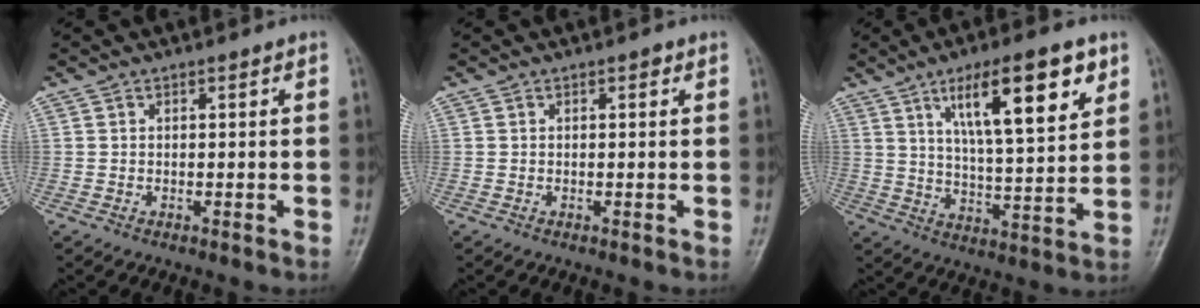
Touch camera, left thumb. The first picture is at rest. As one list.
[{"total": 0.6, "force": [0.3, 0.3, 0.5], "torque": [-0.006, 0.000, 0.002]}, {"total": 15.9, "force": [7.8, 4.2, 13.3], "torque": [-0.195, -0.033, 0.128]}]